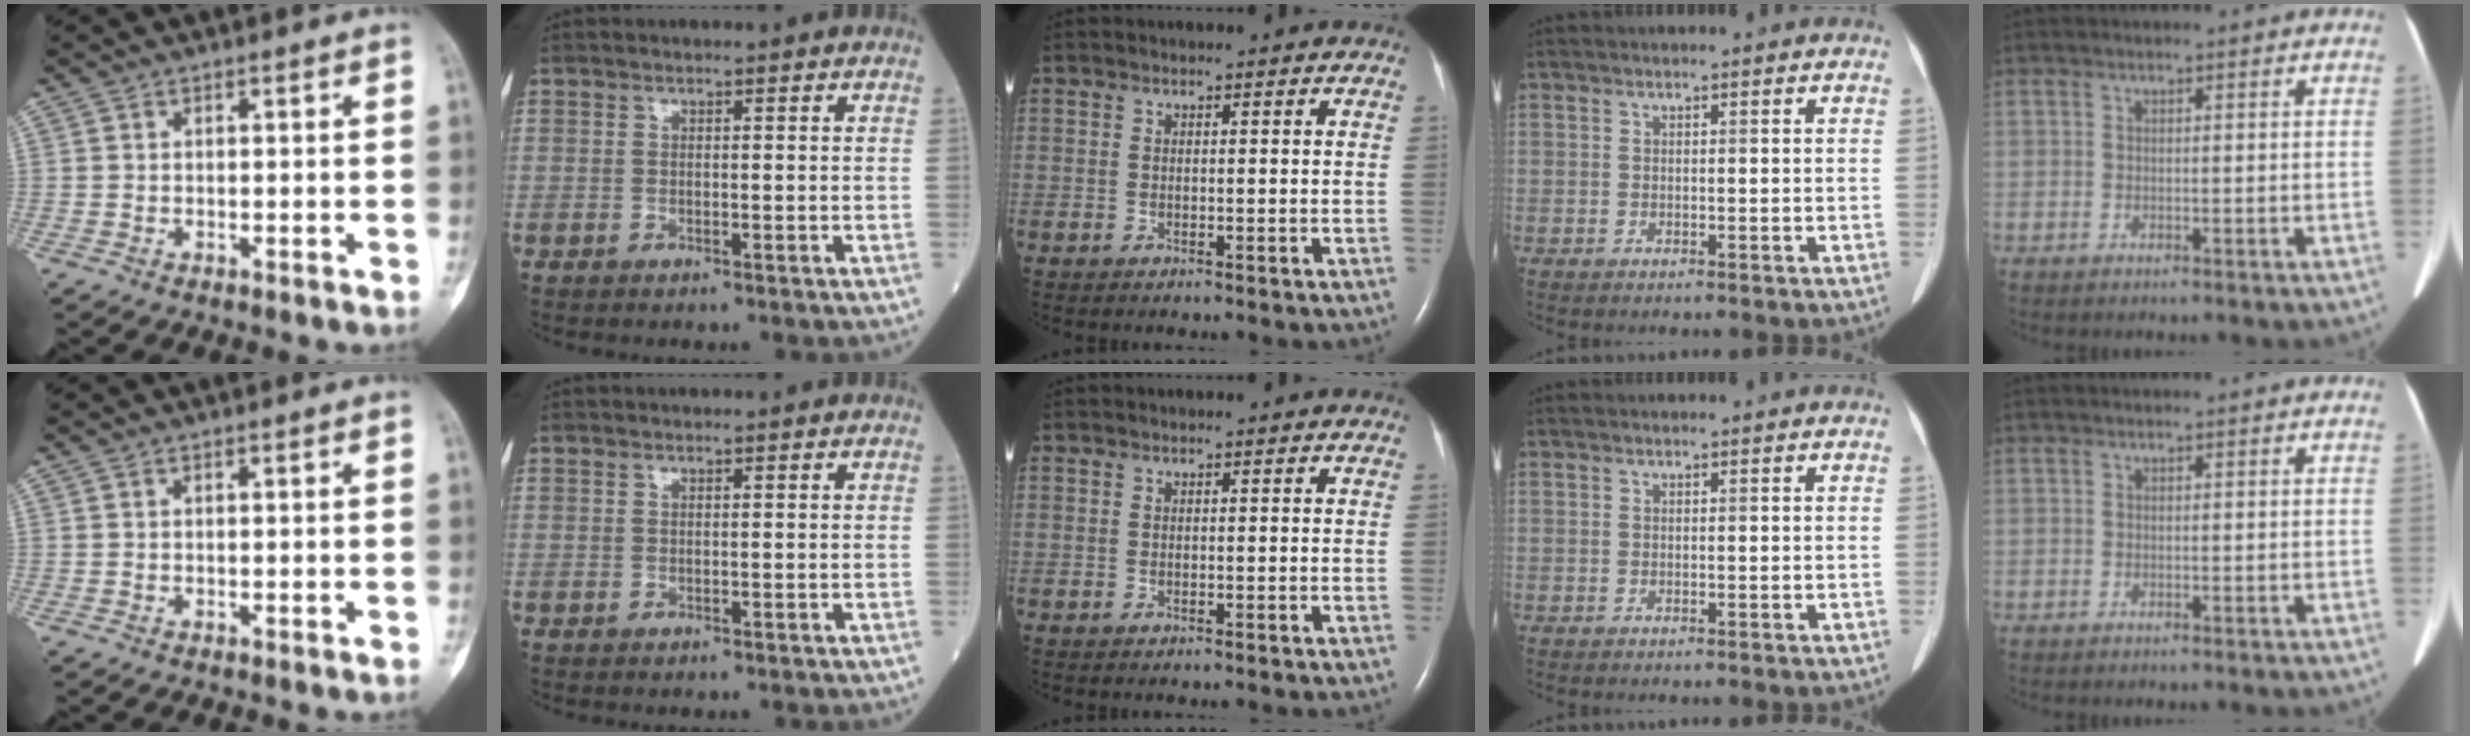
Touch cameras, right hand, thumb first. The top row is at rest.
{}